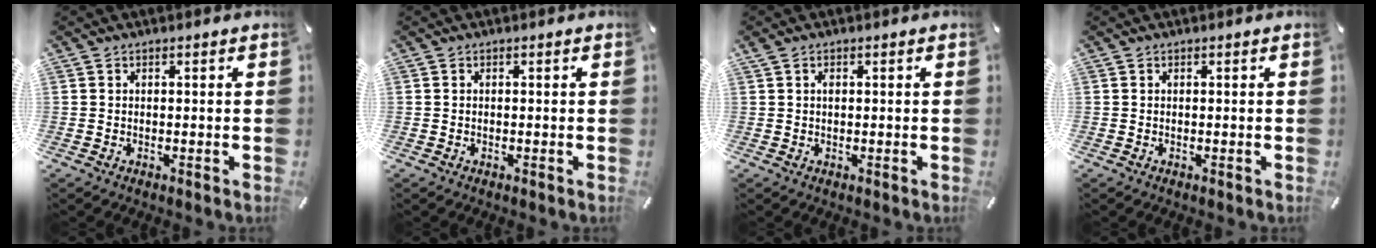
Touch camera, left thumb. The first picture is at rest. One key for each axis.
{"total": 0.0}
{"total": 1.1, "fx": 0.3, "fy": 0.6, "fz": 0.8, "tx": -0.018, "ty": 0.002, "tz": 0.005}
{"total": 0.0}